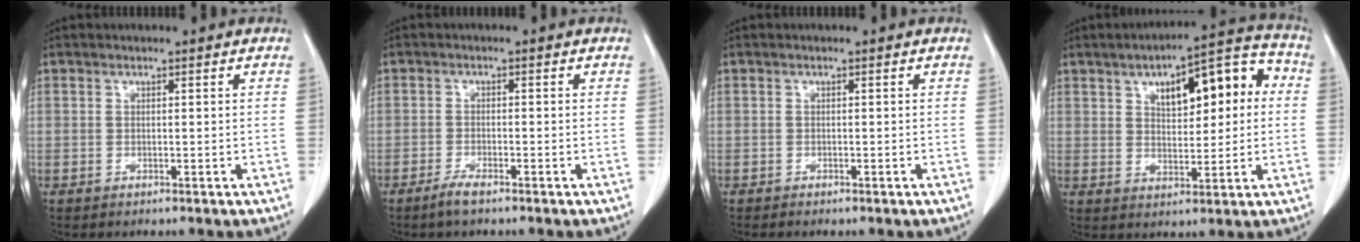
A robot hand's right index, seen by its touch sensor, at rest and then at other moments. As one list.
[{"total": 2.5, "force": [-1.9, 0.2, 1.5], "torque": [-0.036, -0.003, -0.039]}, {"total": 0.5, "force": [-0.5, 0.2, 0.2], "torque": [-0.006, -0.001, -0.008]}, {"total": 13.2, "force": [3.3, 5.3, 11.6], "torque": [-0.153, 0.042, 0.051]}]